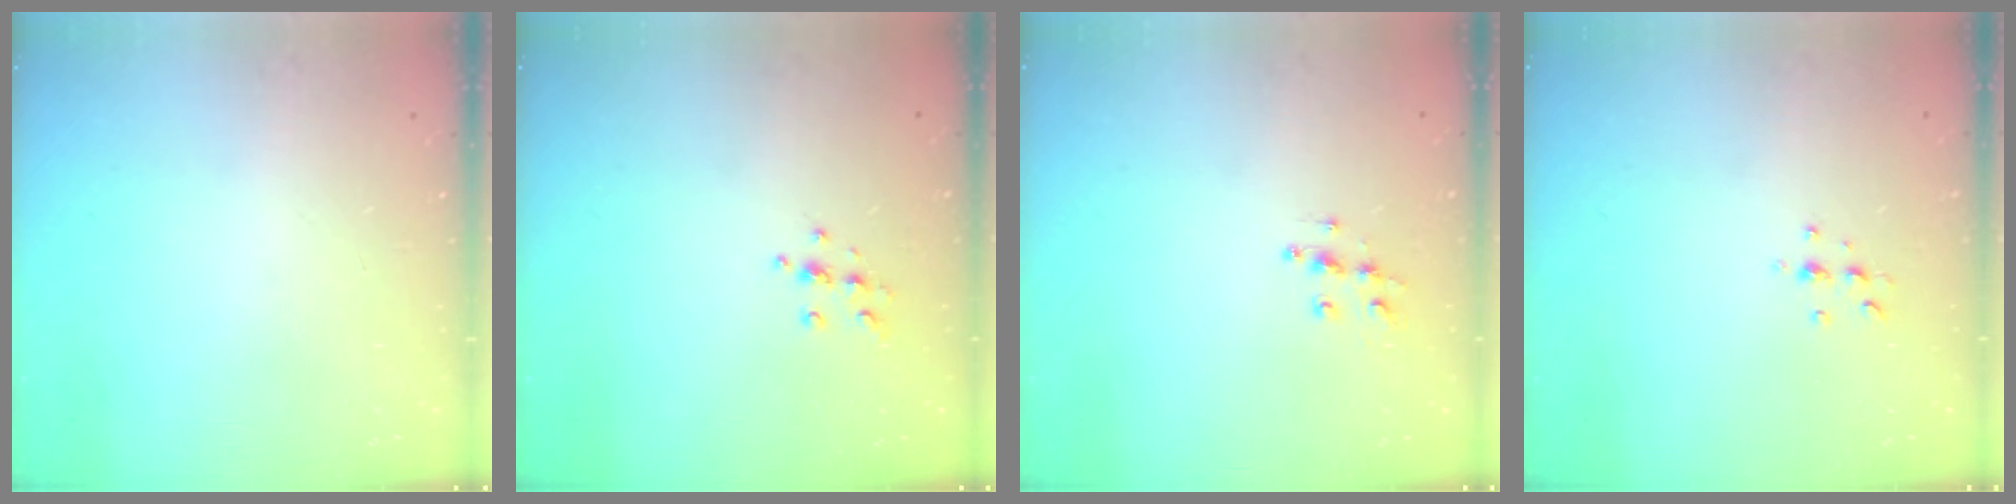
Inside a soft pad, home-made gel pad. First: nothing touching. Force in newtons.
{"total": 6.4, "press": 6.3, "slide": 1.2}
{"total": 7.3, "press": 7.3, "slide": 0.1}
{"total": 4.3, "press": 4.3, "slide": 0.6}